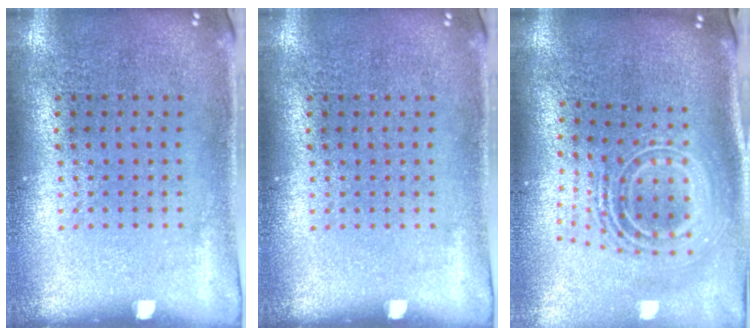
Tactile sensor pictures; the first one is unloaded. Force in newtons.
{"total": 0.0}
{"total": 2.6, "press": 1.8, "slide": 1.9}